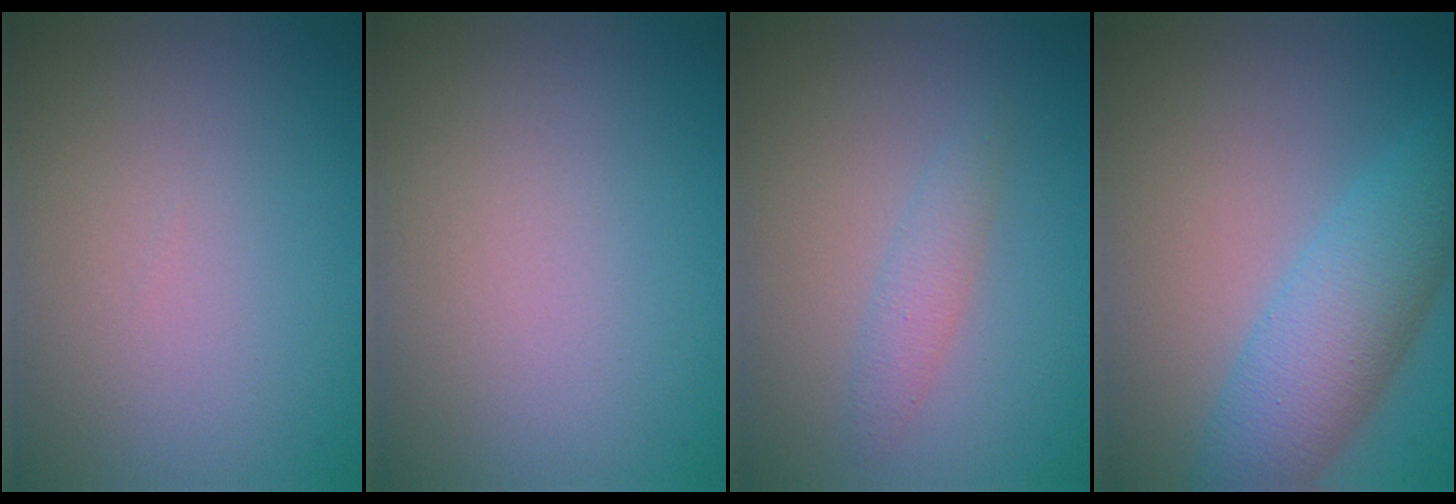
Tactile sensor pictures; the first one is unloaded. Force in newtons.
{"total": 0.0}
{"total": 1.6, "press": 1.6, "slide": 0.1}
{"total": 6.1, "press": 6.1, "slide": 0.1}